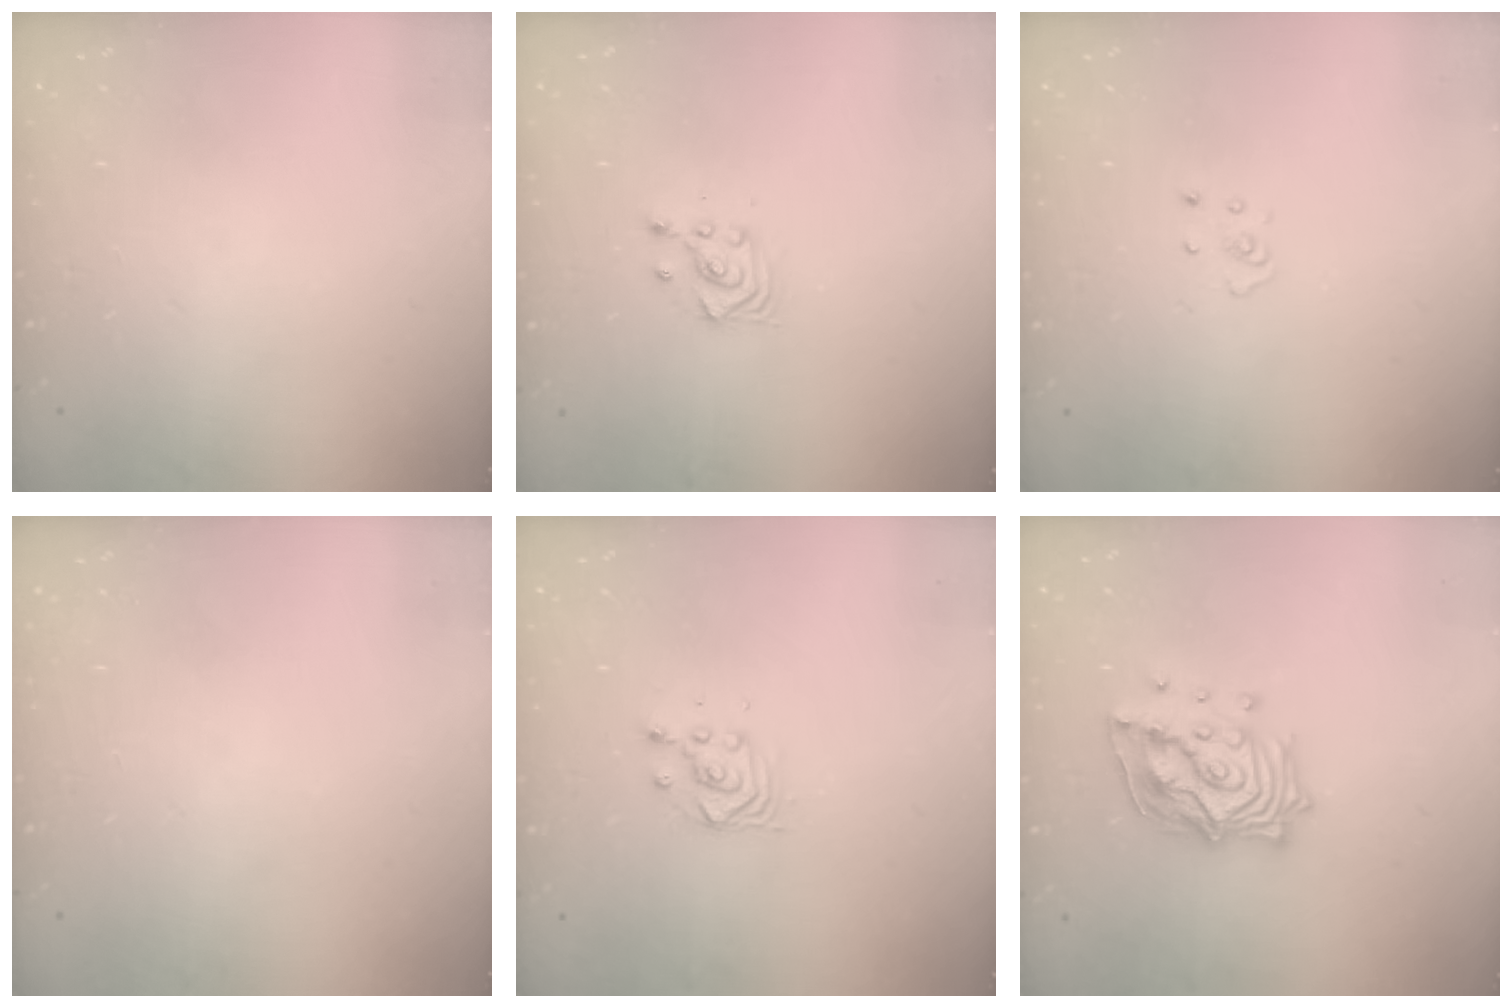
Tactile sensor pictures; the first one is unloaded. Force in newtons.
{"total": 3.5, "press": 3.3, "slide": 1.2}
{"total": 2.8, "press": 2.7, "slide": 0.3}
{"total": 0.0}
{"total": 3.4, "press": 3.4, "slide": 0.2}
{"total": 15.4, "press": 15.3, "slide": 1.3}